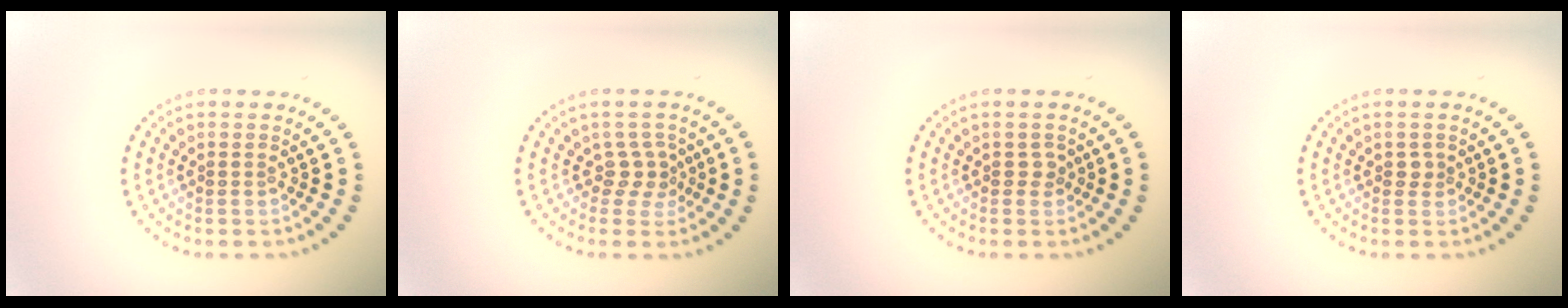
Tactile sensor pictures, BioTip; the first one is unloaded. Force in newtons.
{"total": 2.0, "press": 1.3, "slide": 1.5}
{"total": 0.9, "press": 0.6, "slide": 0.6}
{"total": 0.8, "press": 0.6, "slide": 0.6}